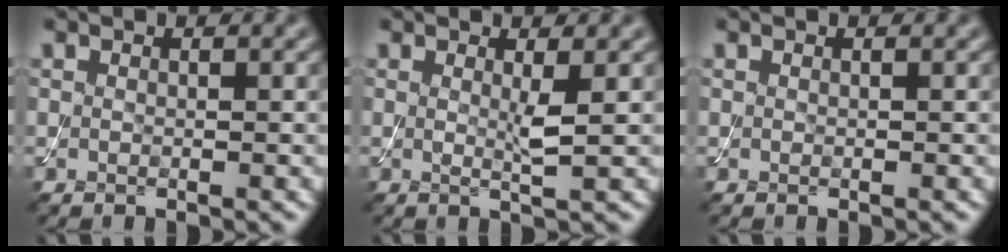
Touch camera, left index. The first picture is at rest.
{"total": 1.6, "force": [0.3, 0.1, 1.6], "torque": [-0.034, -0.007, 0.004]}
{"total": 0.0}